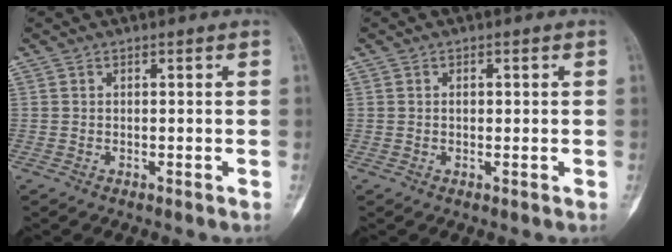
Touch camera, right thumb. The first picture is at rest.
{"total": 1.5, "force": [0.3, 0.8, 1.3], "torque": [-0.022, 0.000, 0.004]}